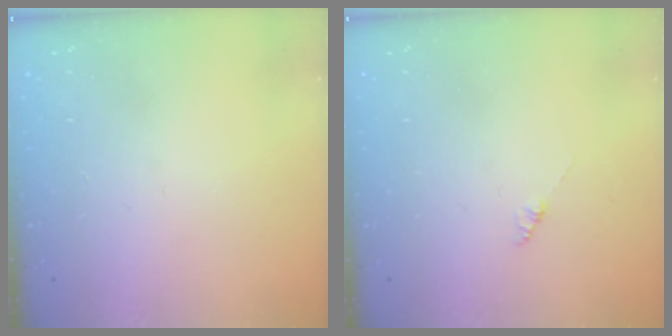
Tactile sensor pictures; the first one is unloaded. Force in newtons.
{"total": 0.9, "press": 0.8, "slide": 0.2}